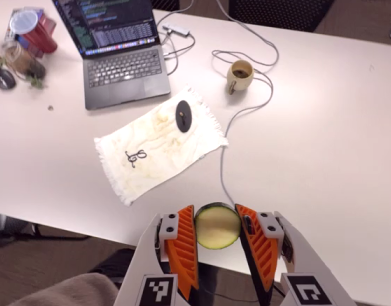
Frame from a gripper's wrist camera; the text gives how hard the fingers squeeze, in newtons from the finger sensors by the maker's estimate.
{"total": 10.5, "left": 10.4, "right": 10.5}